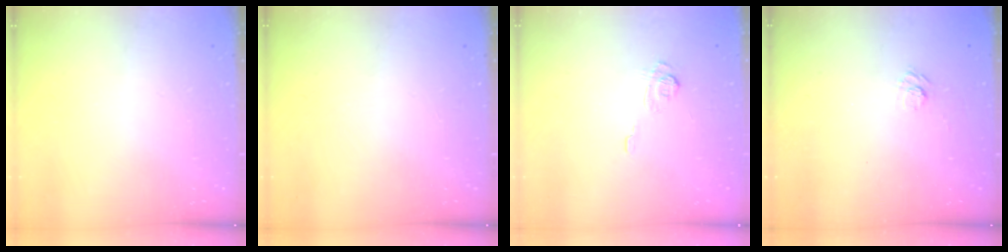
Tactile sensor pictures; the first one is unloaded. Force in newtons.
{"total": 0.0}
{"total": 8.2, "press": 8.0, "slide": 1.5}
{"total": 3.9, "press": 3.6, "slide": 1.4}